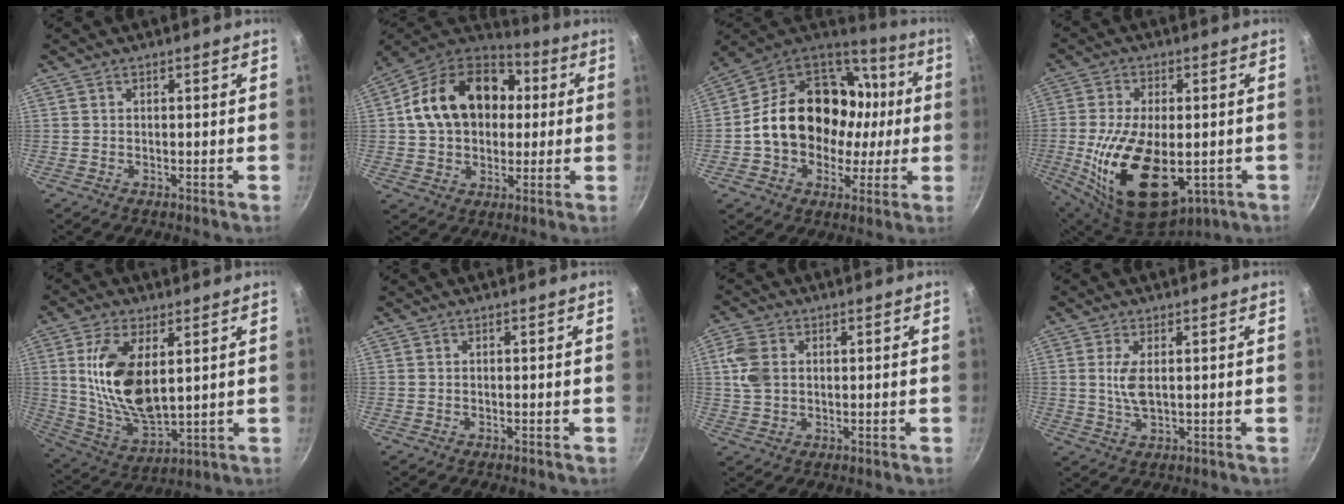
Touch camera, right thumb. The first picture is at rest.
{"total": 20.3, "force": [2.3, 14.9, 13.6], "torque": [-0.203, 0.028, 0.035]}
{"total": 23.4, "force": [-0.3, 17.5, 15.5], "torque": [-0.212, 0.050, 0.002]}
{"total": 20.7, "force": [-4.1, 11.0, 17.0], "torque": [-0.311, -0.013, -0.040]}
{"total": 15.6, "force": [3.5, 7.6, 13.2], "torque": [-0.248, -0.022, 0.081]}
{"total": 0.0}
{"total": 6.3, "force": [1.2, 4.5, 4.3], "torque": [-0.093, 0.005, 0.023]}
{"total": 4.3, "force": [0.7, 1.8, 3.9], "torque": [-0.088, -0.007, 0.020]}